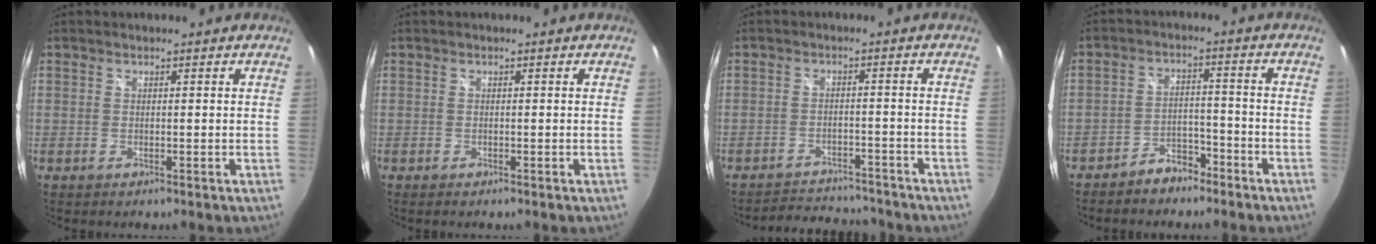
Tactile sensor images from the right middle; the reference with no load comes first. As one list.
[{"total": 0.0}, {"total": 9.8, "force": [-9.2, 2.5, 2.1], "torque": [-0.055, 0.013, -0.126]}, {"total": 5.4, "force": [-4.5, 2.4, 1.7], "torque": [-0.046, 0.018, -0.068]}]